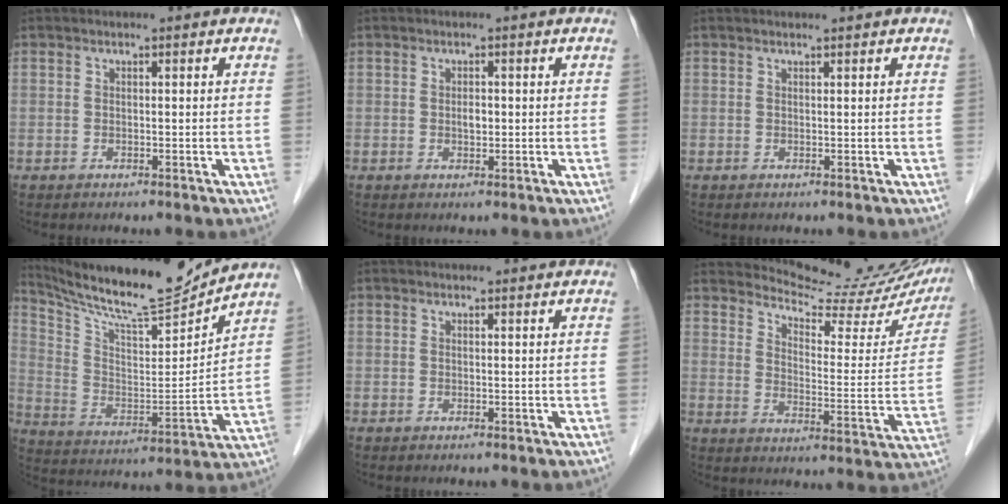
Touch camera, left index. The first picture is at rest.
{"total": 1.1, "force": [0.1, 0.6, 0.9], "torque": [-0.016, 0.000, 0.003]}
{"total": 0.9, "force": [0.8, -0.1, 0.2], "torque": [-0.006, 0.003, 0.016]}
{"total": 17.2, "force": [16.2, 0.4, 5.8], "torque": [-0.120, -0.026, 0.273]}
{"total": 1.5, "force": [1.4, 0.3, 0.2], "torque": [-0.011, 0.011, 0.022]}
{"total": 19.2, "force": [18.5, 2.8, 4.5], "torque": [-0.059, -0.079, 0.221]}